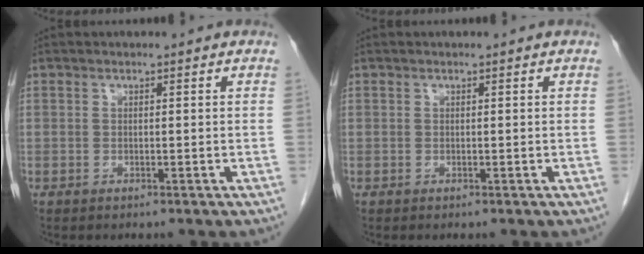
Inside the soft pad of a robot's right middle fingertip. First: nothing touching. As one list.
[{"total": 0.0}]